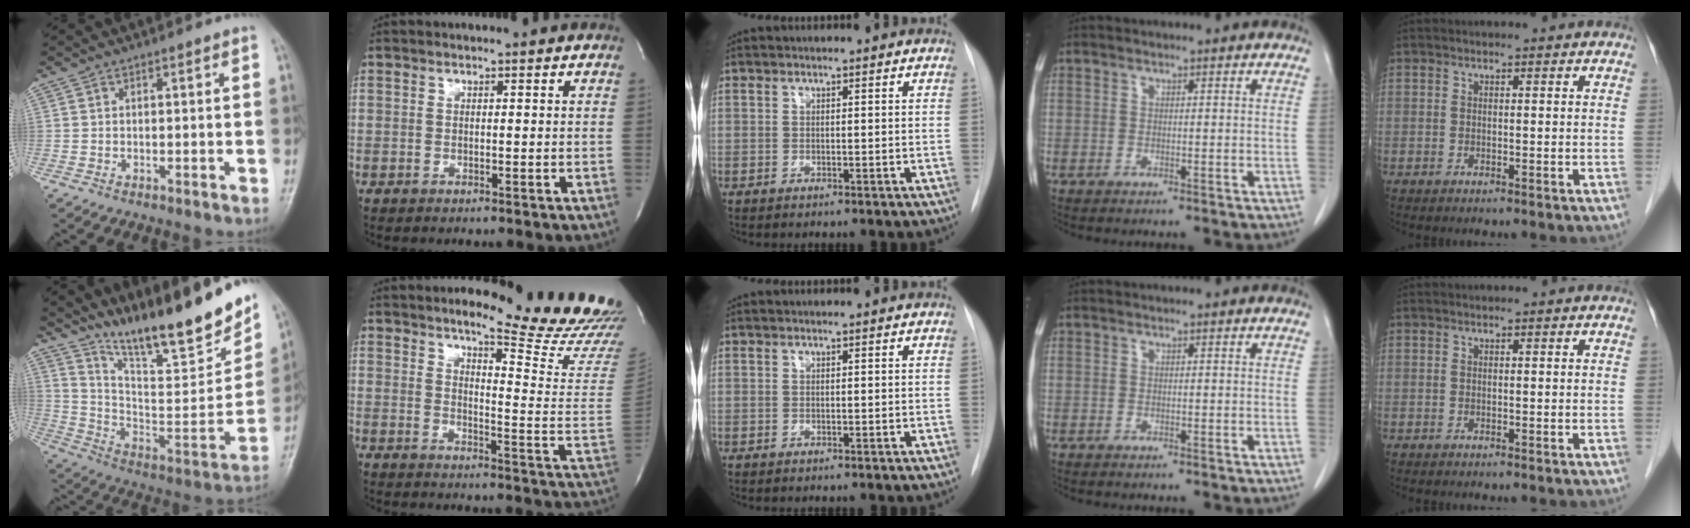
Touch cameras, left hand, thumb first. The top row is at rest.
{"thumb": {"total": 23.9, "force": [18.0, 4.3, 15.1], "torque": [-0.209, -0.091, 0.302]}, "index": {"total": 19.0, "force": [17.2, -0.3, 8.0], "torque": [-0.112, -0.121, 0.200]}}